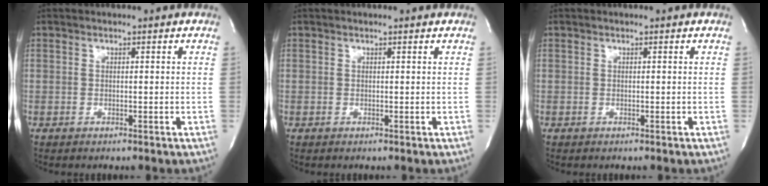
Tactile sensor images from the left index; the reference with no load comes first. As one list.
[{"total": 1.0, "force": [1.0, -0.1, 0.2], "torque": [-0.011, 0.002, 0.011]}, {"total": 0.0}]